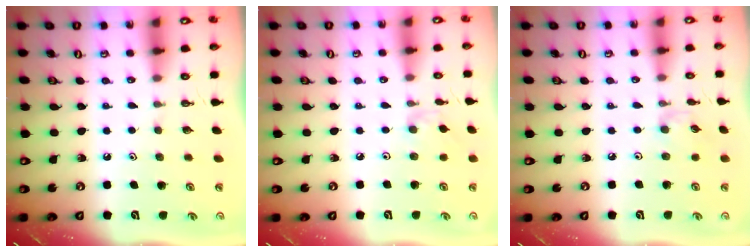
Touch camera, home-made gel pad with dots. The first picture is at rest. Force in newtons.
{"total": 1.4, "press": 1.4, "slide": 0.4}
{"total": 2.4, "press": 2.4, "slide": 0.3}